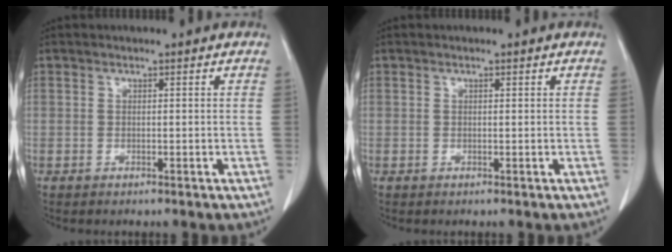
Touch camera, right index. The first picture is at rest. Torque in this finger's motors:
{"motor_torque": [-0.34, 0.51, -0.09, -0.01]}